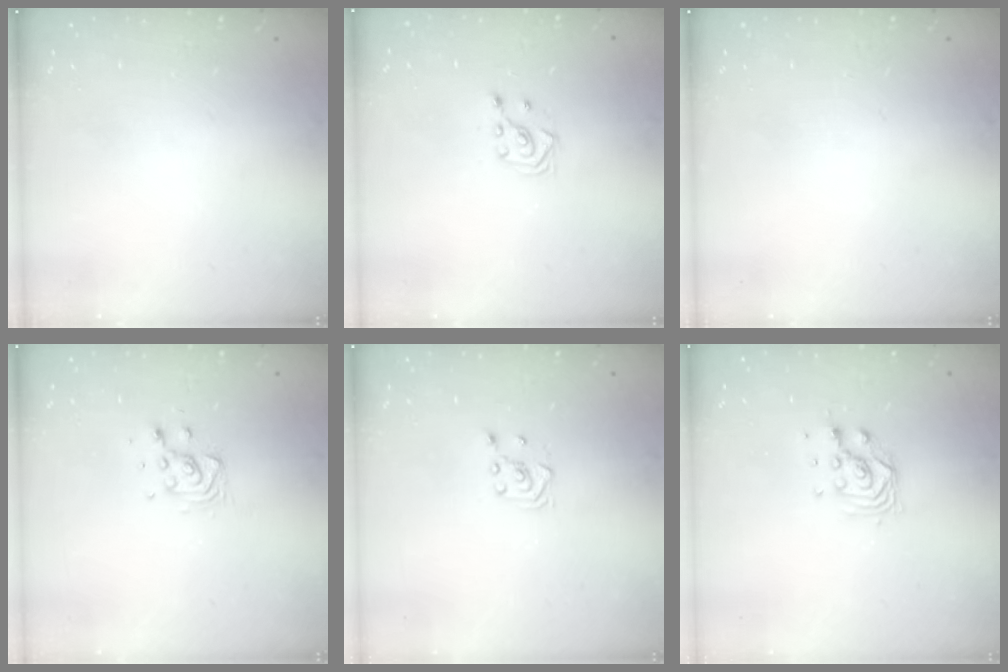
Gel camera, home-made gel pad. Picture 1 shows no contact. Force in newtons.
{"total": 3.0, "press": 2.8, "slide": 1.0}
{"total": 0.0}
{"total": 9.3, "press": 9.0, "slide": 2.3}
{"total": 3.1, "press": 3.0, "slide": 0.8}
{"total": 6.1, "press": 6.1, "slide": 0.9}